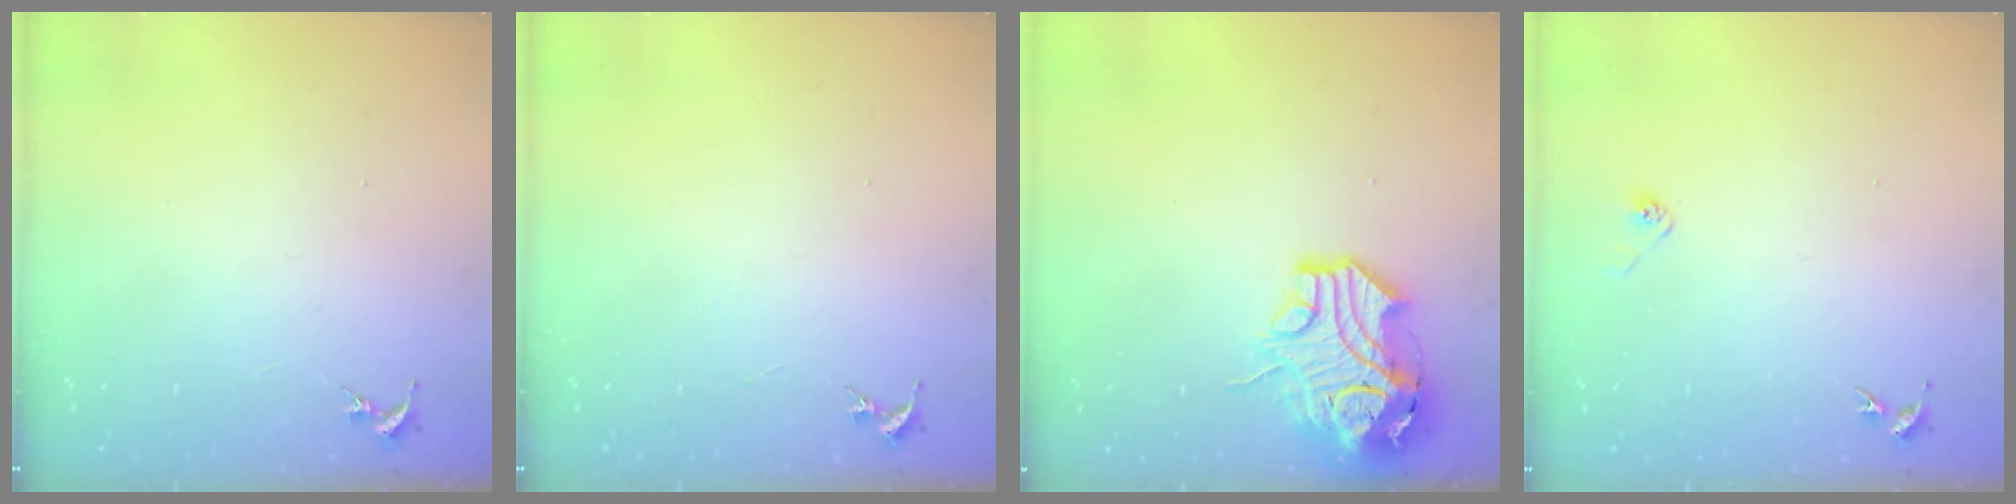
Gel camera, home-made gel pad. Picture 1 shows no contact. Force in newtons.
{"total": 0.0}
{"total": 15.4, "press": 15.3, "slide": 2.0}
{"total": 2.8, "press": 2.6, "slide": 1.1}